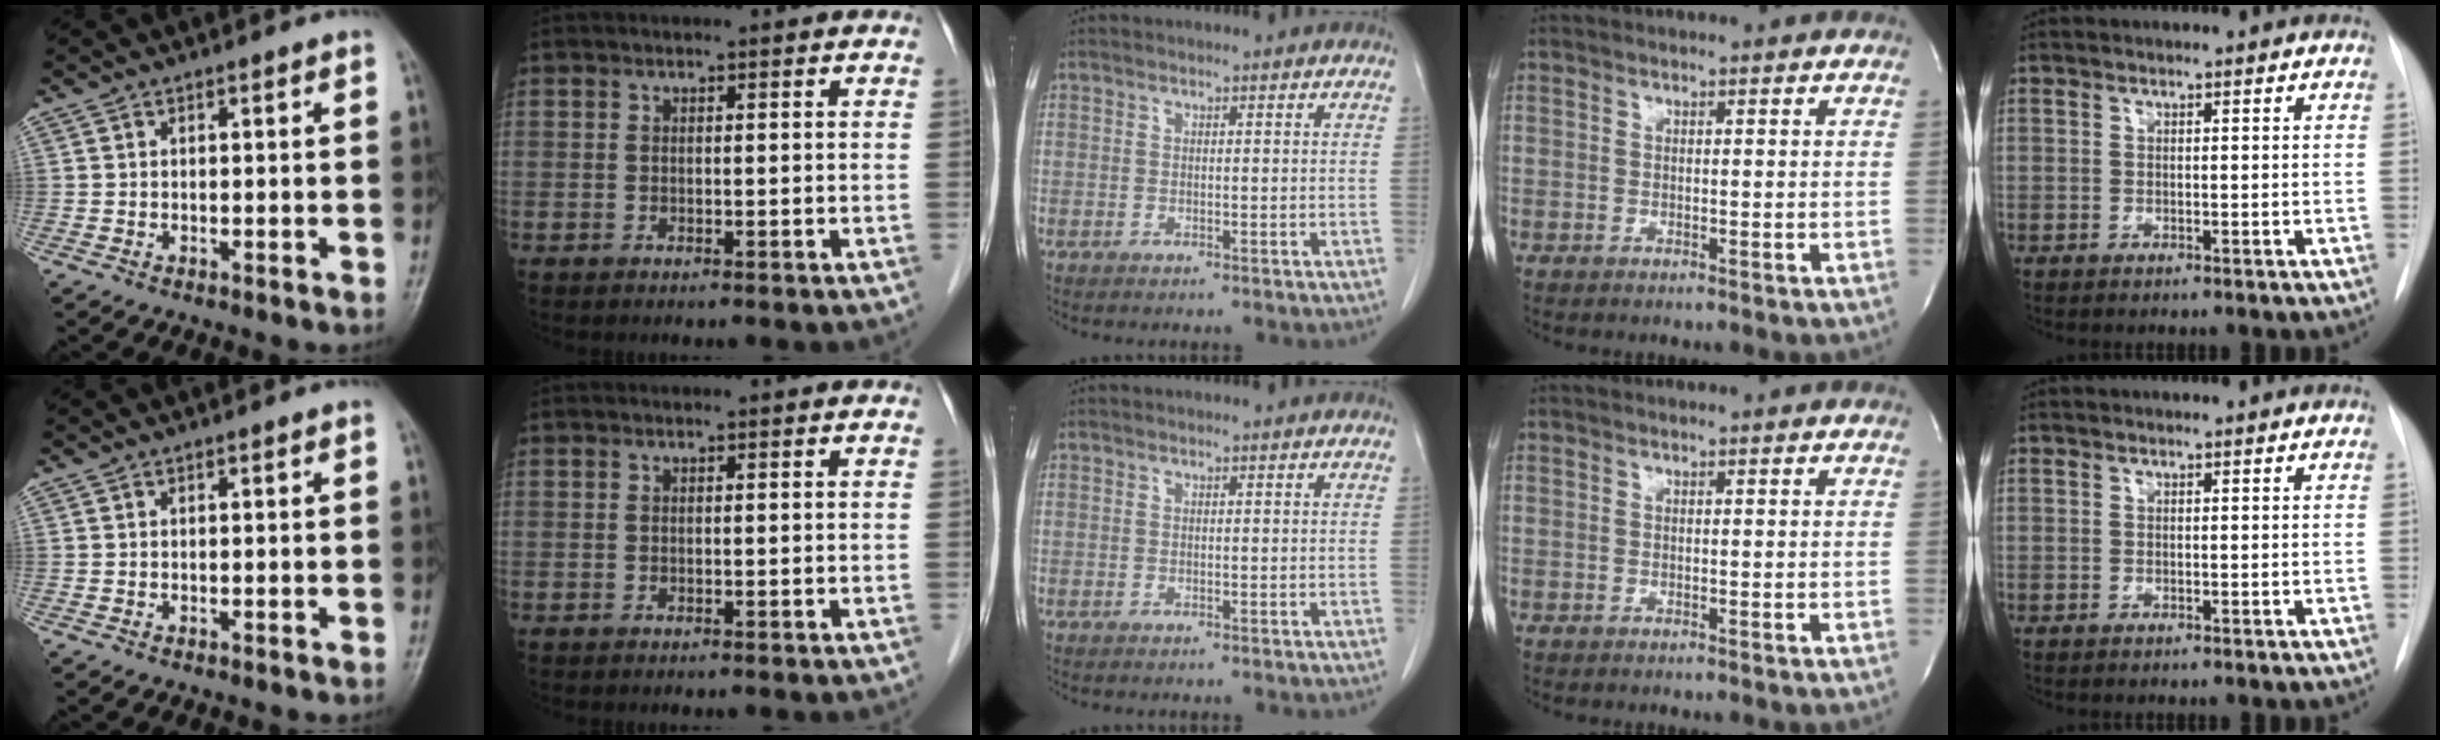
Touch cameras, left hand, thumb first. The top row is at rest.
{}